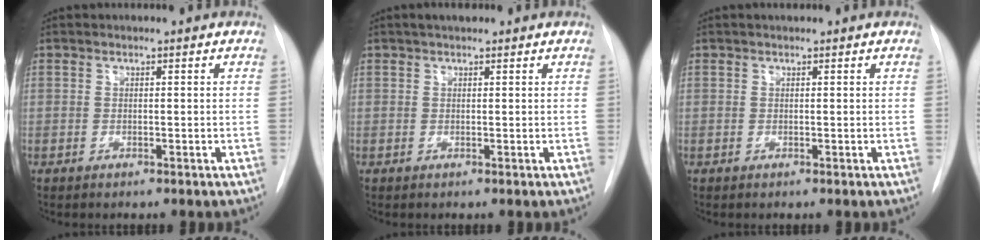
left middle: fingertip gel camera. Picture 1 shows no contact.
{"total": 1.9, "force": [1.5, 0.7, 1.1], "torque": [-0.018, 0.015, 0.022]}
{"total": 0.8, "force": [0.7, 0.3, 0.4], "torque": [-0.013, 0.014, 0.012]}